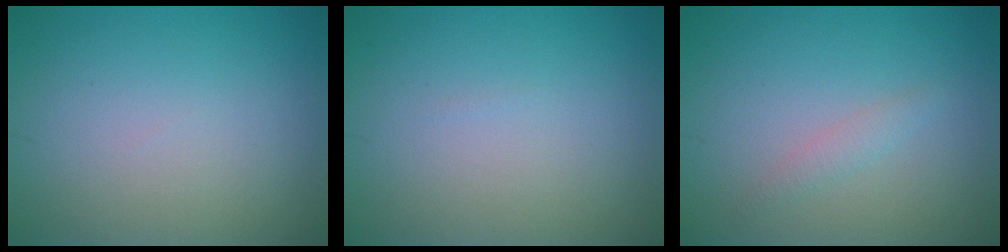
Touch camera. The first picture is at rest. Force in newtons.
{"total": 0.0}
{"total": 1.1, "press": 1.1, "slide": 0.0}